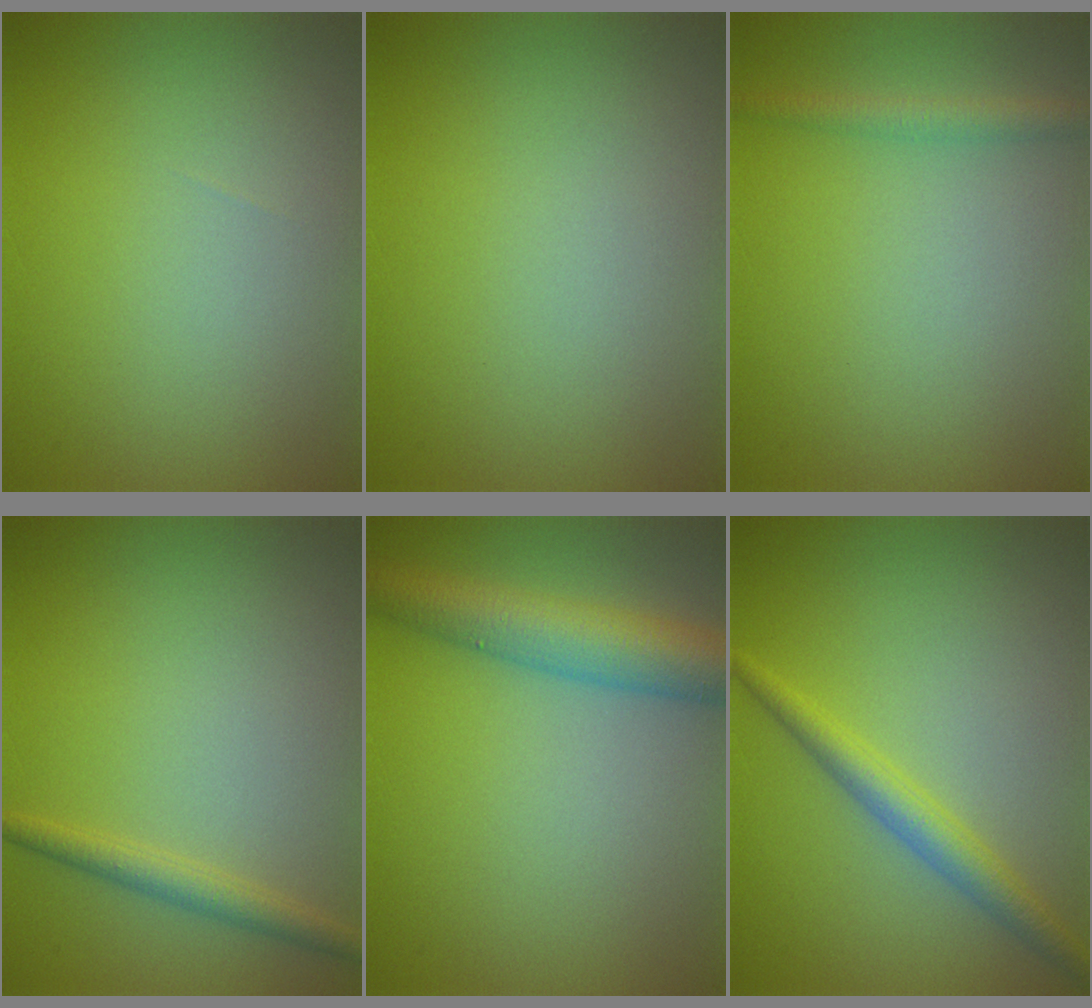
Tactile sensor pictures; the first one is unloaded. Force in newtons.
{"total": 0.0}
{"total": 1.7, "press": 1.7, "slide": 0.1}
{"total": 1.9, "press": 1.9, "slide": 0.2}
{"total": 6.3, "press": 6.3, "slide": 0.2}
{"total": 2.8, "press": 2.8, "slide": 0.1}